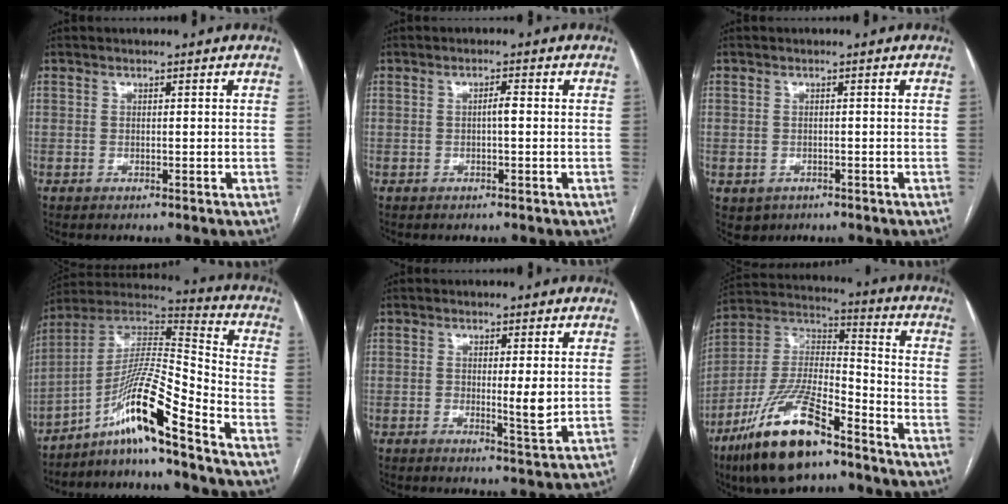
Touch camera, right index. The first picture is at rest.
{"total": 1.5, "force": [-0.1, 0.2, 1.4], "torque": [-0.023, 0.004, -0.002]}
{"total": 3.2, "force": [-1.3, 2.8, 0.4], "torque": [-0.002, 0.004, -0.014]}
{"total": 14.3, "force": [-9.8, -0.7, 10.4], "torque": [-0.196, 0.012, -0.176]}
{"total": 3.7, "force": [0.0, 0.6, 3.7], "torque": [-0.058, -0.007, 0.000]}
{"total": 19.4, "force": [-12.7, 5.5, 13.6], "torque": [-0.293, -0.013, -0.234]}